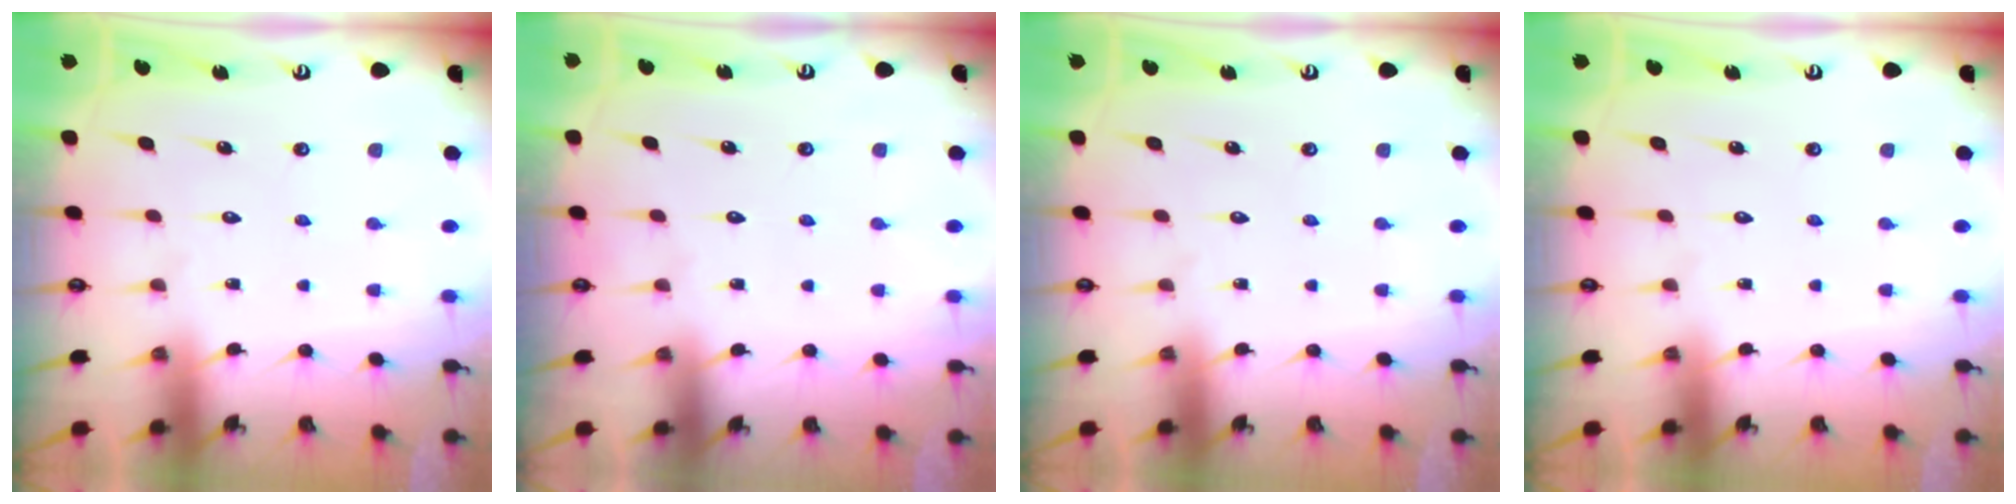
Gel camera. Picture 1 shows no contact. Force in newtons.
{"total": 0.0}
{"total": 0.0}
{"total": 0.0}